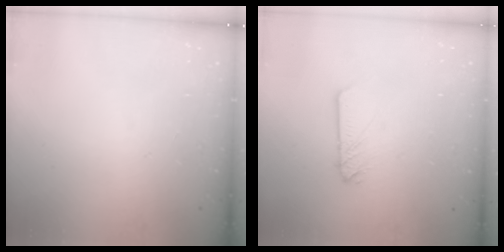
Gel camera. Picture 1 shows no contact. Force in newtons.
{"total": 3.2, "press": 3.2, "slide": 0.2}